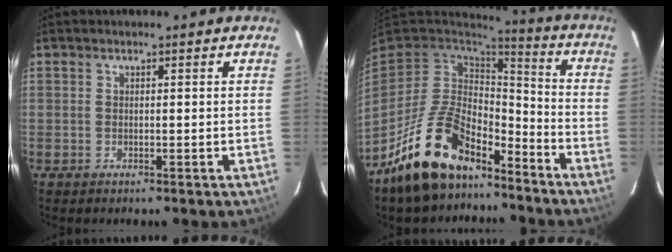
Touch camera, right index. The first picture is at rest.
{"total": 18.3, "force": [-12.9, 8.6, 9.8], "torque": [-0.206, -0.001, -0.212]}